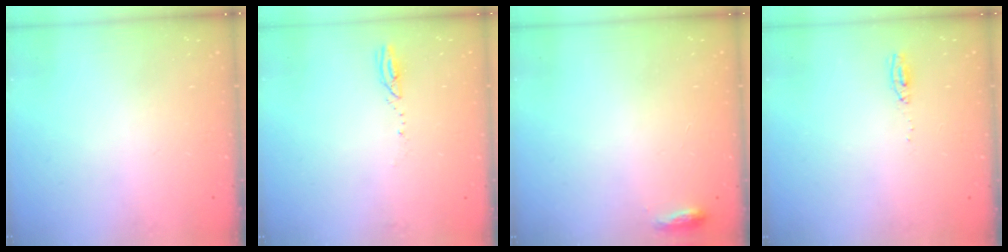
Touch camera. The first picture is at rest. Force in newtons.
{"total": 2.5, "press": 2.5, "slide": 0.2}
{"total": 3.7, "press": 3.6, "slide": 1.2}
{"total": 3.6, "press": 3.5, "slide": 1.1}